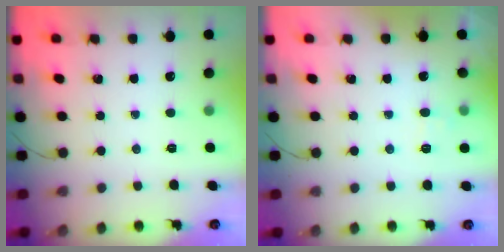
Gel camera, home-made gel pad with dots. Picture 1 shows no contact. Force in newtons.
{"total": 3.8, "press": 3.4, "slide": 1.7}